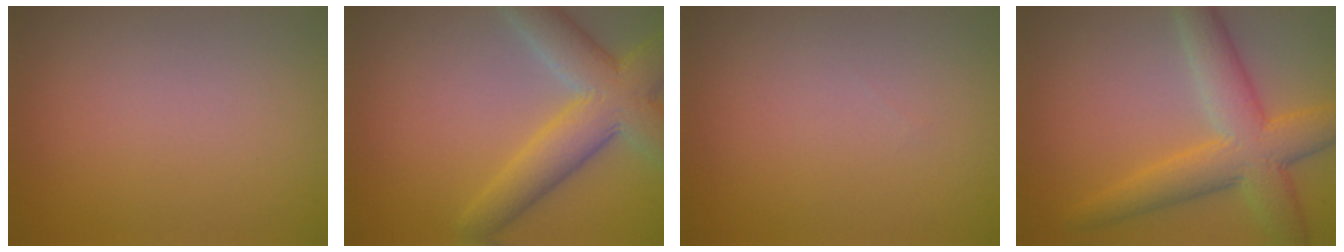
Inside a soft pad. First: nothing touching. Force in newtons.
{"total": 7.1, "press": 7.0, "slide": 0.4}
{"total": 0.0}
{"total": 6.7, "press": 6.7, "slide": 0.2}